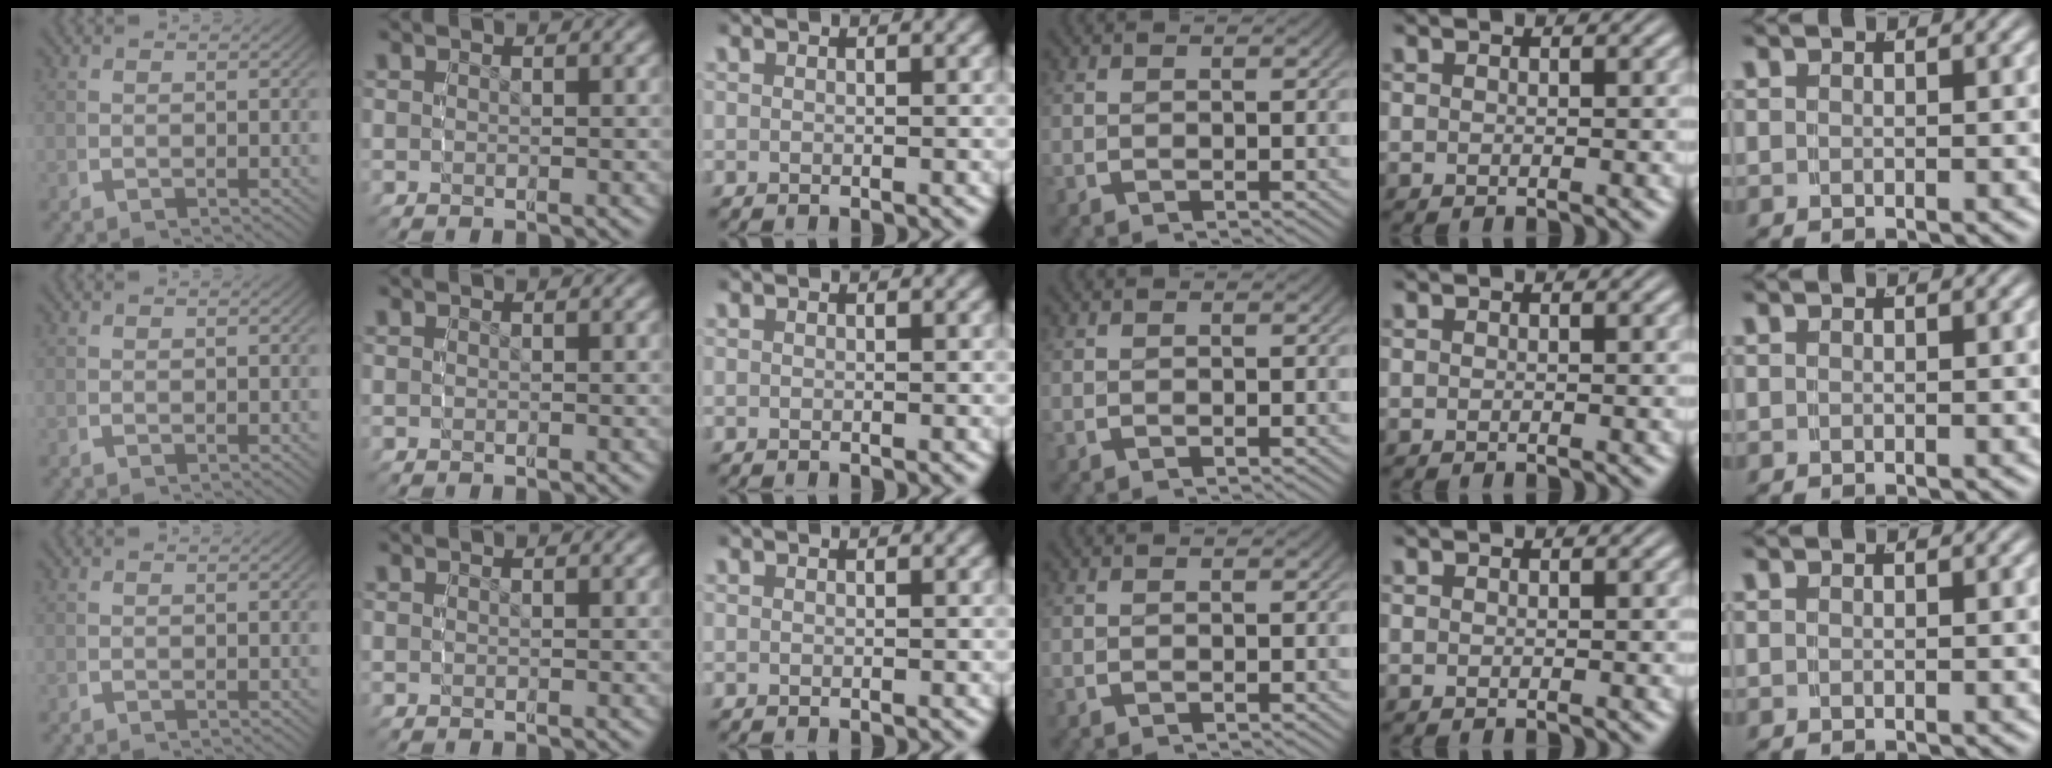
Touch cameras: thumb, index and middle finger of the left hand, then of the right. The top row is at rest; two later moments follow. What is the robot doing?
{"motion": "reach", "object": "coat"}